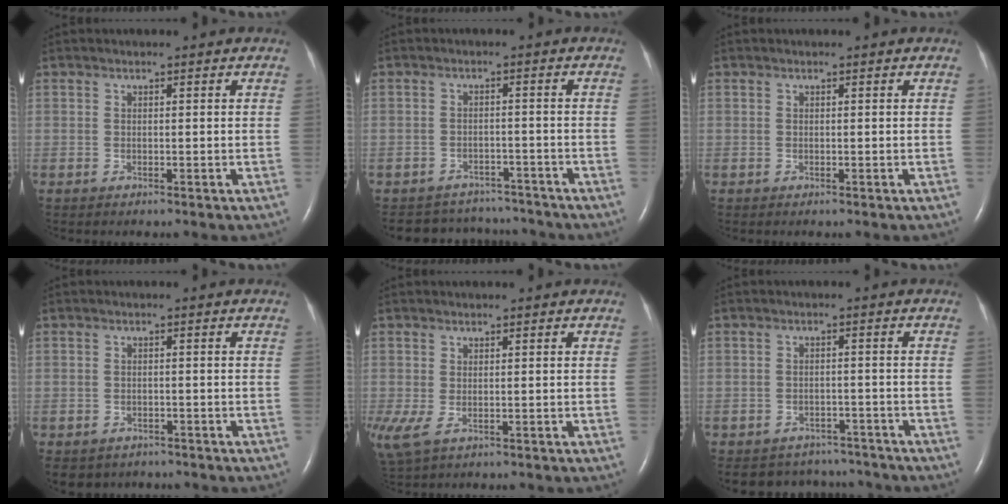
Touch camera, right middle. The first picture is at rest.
{"total": 7.8, "force": [-7.4, 2.4, -0.4], "torque": [0.008, 0.017, -0.097]}
{"total": 0.0}
{"total": 4.2, "force": [-3.3, 2.5, 0.3], "torque": [0.003, 0.004, -0.044]}
{"total": 4.2, "force": [-1.1, 2.0, 3.5], "torque": [-0.086, -0.016, -0.014]}
{"total": 6.9, "force": [-6.3, 2.7, -0.3], "torque": [0.011, 0.017, -0.078]}